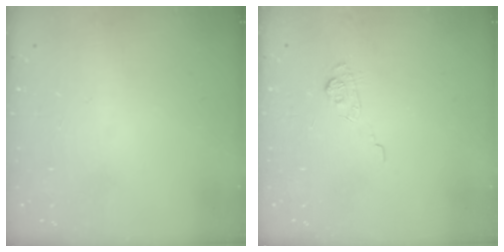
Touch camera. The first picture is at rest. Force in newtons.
{"total": 8.2, "press": 8.0, "slide": 1.5}